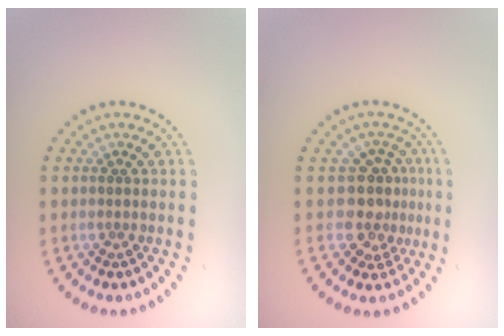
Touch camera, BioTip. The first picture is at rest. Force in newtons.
{"total": 3.2, "press": 2.6, "slide": 1.8}